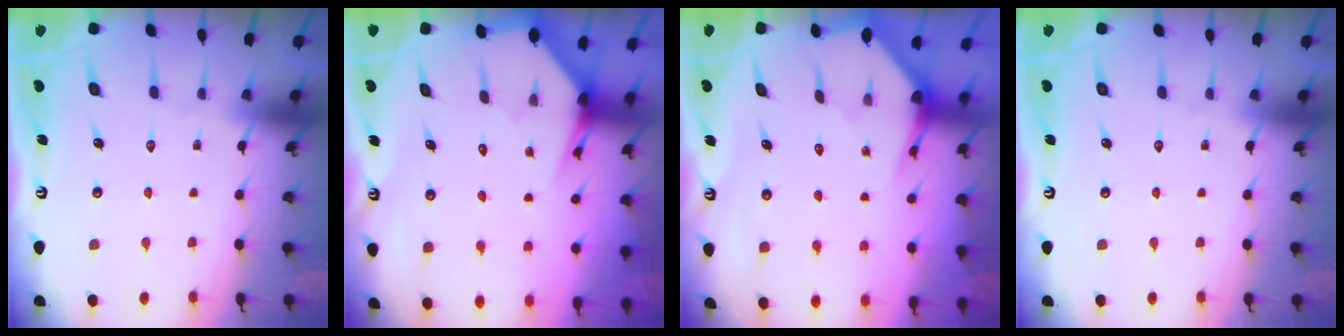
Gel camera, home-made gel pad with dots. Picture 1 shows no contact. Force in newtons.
{"total": 3.4, "press": 3.3, "slide": 0.5}
{"total": 3.5, "press": 3.5, "slide": 0.2}
{"total": 0.0}